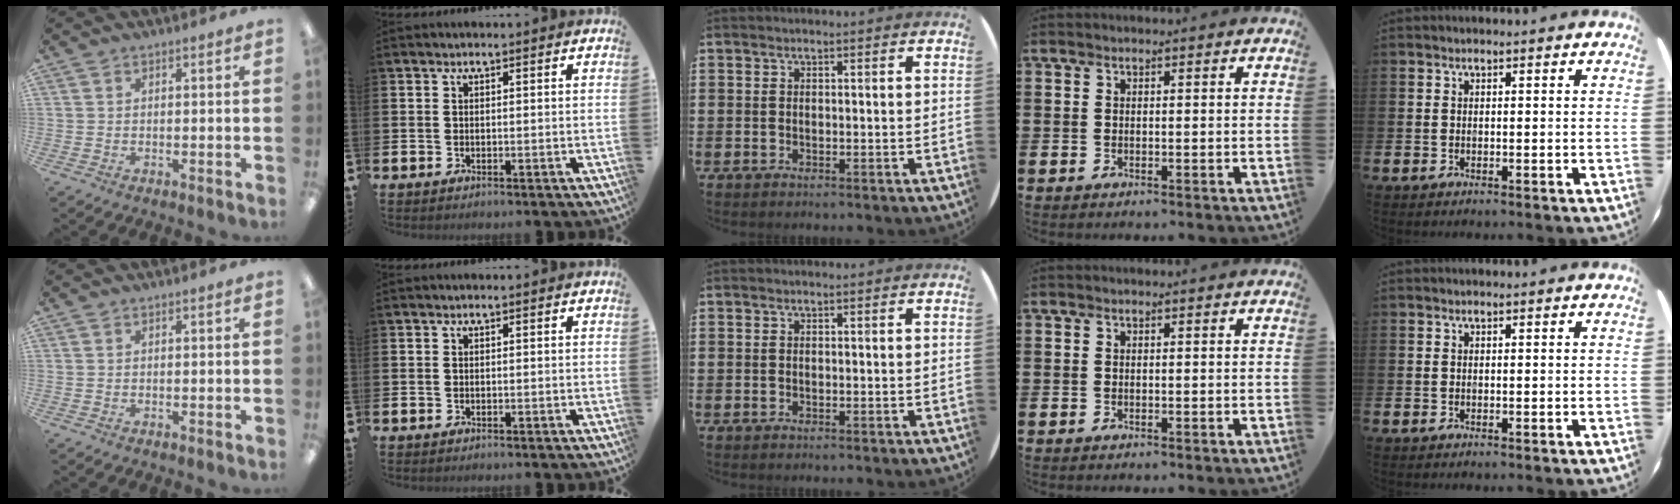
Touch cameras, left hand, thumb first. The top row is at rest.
{}